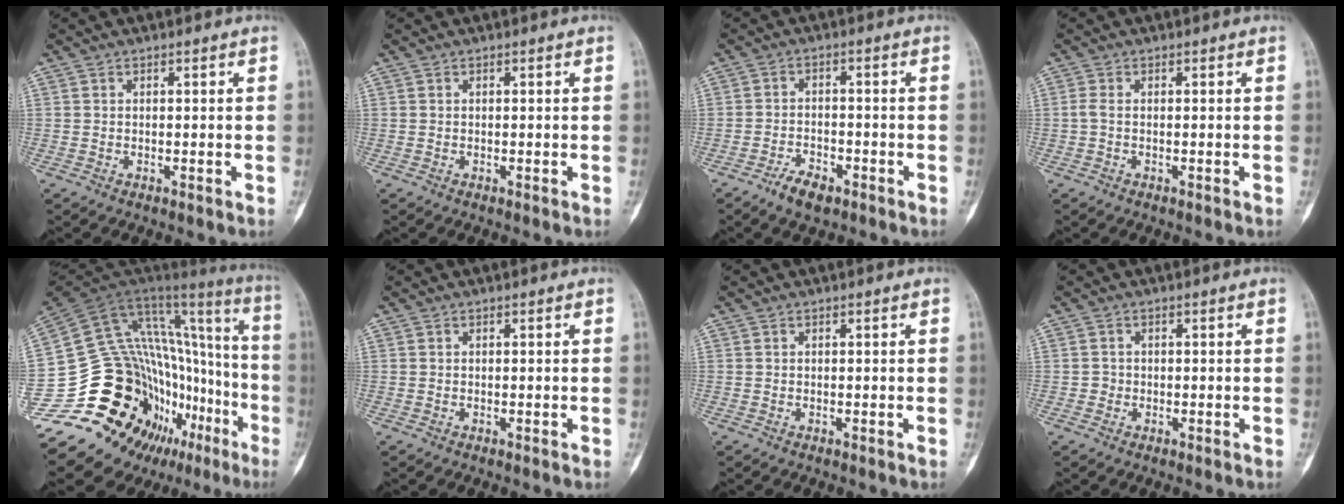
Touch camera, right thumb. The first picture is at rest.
{"total": 0.0}
{"total": 4.8, "force": [-3.2, 2.3, 2.8], "torque": [-0.047, 0.016, -0.055]}
{"total": 1.2, "force": [-0.2, 0.4, 1.1], "torque": [-0.029, -0.001, -0.008]}
{"total": 35.4, "force": [-16.5, 17.2, 26.2], "torque": [-0.339, 0.106, -0.249]}
{"total": 0.0}
{"total": 0.0}
{"total": 1.1, "force": [-0.3, 1.0, 0.1], "torque": [0.006, 0.006, -0.008]}